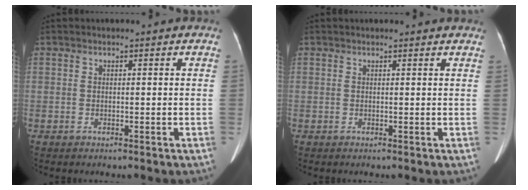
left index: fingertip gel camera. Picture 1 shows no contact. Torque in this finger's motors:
{"motor_torque": [0.95, -1.19, 0.08, 0.02]}